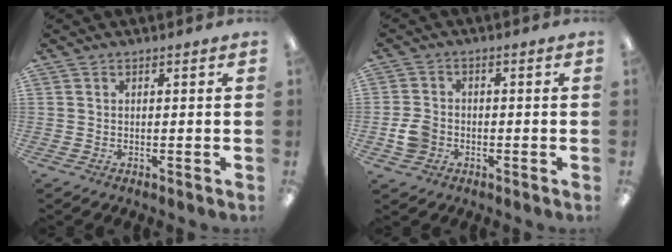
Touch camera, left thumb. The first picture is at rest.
{"total": 4.6, "force": [-1.4, 3.8, 2.2], "torque": [-0.042, 0.007, -0.024]}